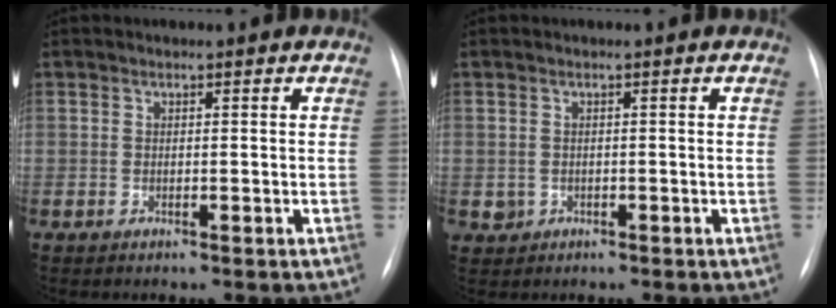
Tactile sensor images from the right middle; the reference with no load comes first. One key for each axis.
{"total": 1.4, "fx": -0.3, "fy": 1.4, "fz": 0.2, "tx": -0.002, "ty": 0.003, "tz": 0.000}